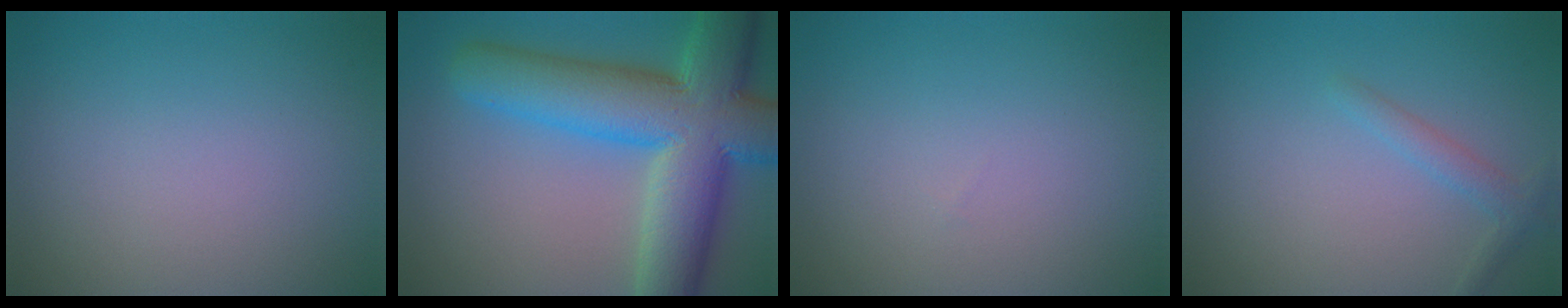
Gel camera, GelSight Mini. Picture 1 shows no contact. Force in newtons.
{"total": 12.7, "press": 12.7, "slide": 0.5}
{"total": 0.0}
{"total": 1.6, "press": 1.6, "slide": 0.1}